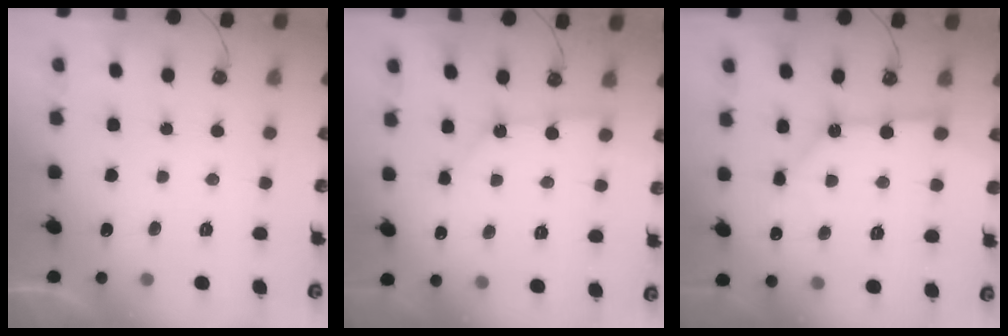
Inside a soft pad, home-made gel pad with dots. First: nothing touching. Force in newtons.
{"total": 3.0, "press": 3.0, "slide": 0.2}
{"total": 12.1, "press": 12.0, "slide": 1.5}